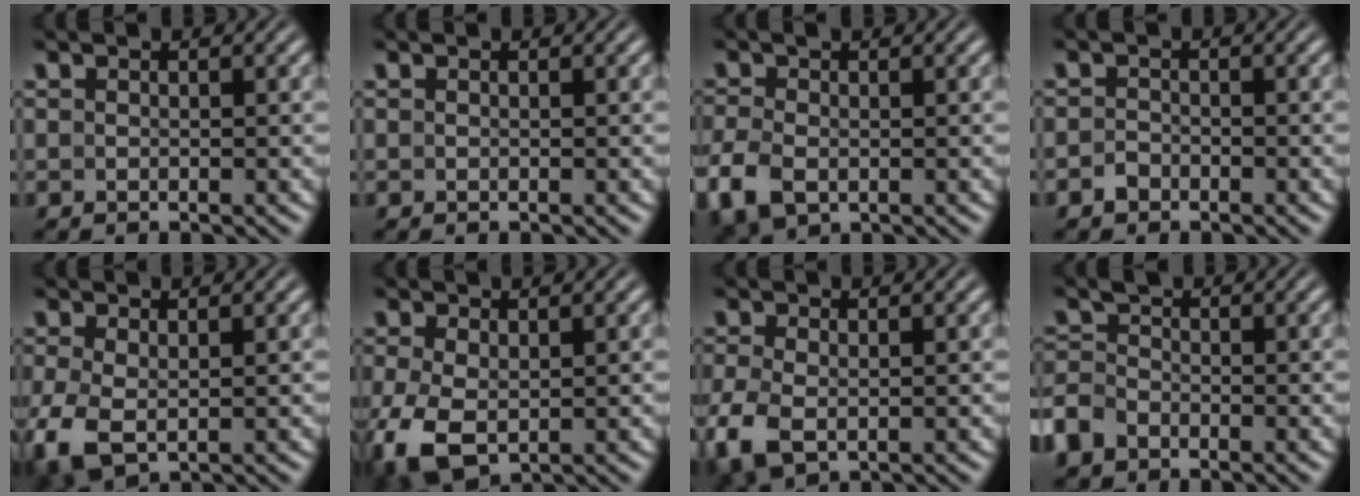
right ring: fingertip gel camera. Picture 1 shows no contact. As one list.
[{"total": 0.0}, {"total": 3.7, "force": [-1.4, 2.6, 2.2], "torque": [-0.071, -0.026, -0.007]}, {"total": 1.4, "force": [-1.3, 0.7, 0.0], "torque": [-0.004, -0.012, -0.019]}, {"total": 4.4, "force": [-1.8, 2.8, 2.9], "torque": [-0.090, -0.038, -0.006]}, {"total": 6.3, "force": [-2.8, 4.2, 3.7], "torque": [-0.115, -0.047, -0.018]}, {"total": 3.8, "force": [-1.5, 2.4, 2.6], "torque": [-0.080, -0.034, -0.005]}, {"total": 2.6, "force": [-1.7, 1.8, 0.8], "torque": [-0.023, -0.015, -0.030]}]